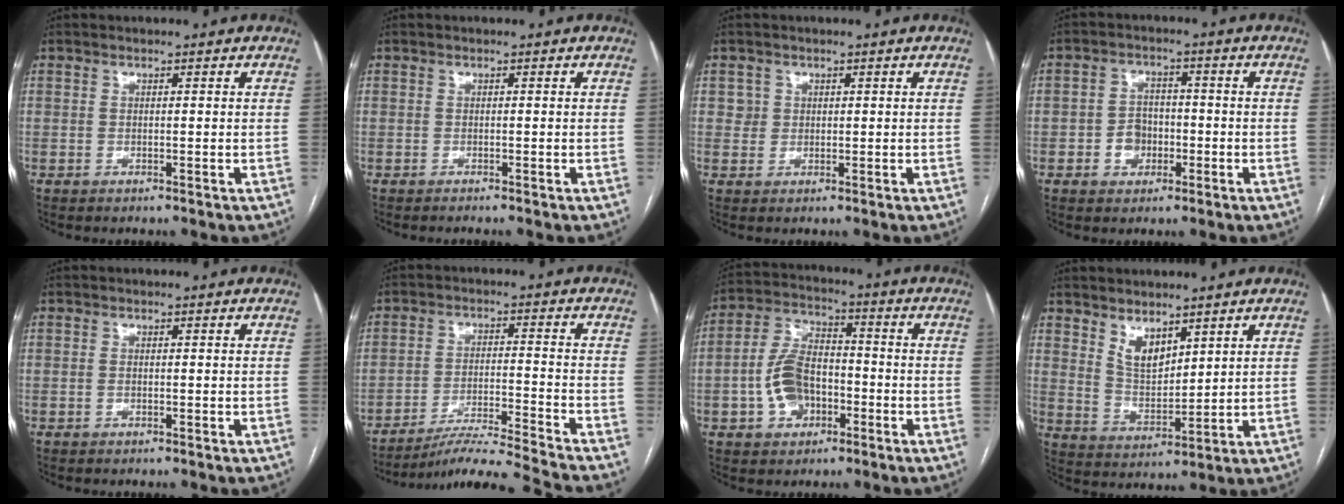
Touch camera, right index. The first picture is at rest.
{"total": 1.2, "force": [-1.0, -0.2, 0.5], "torque": [-0.005, 0.001, -0.015]}
{"total": 1.7, "force": [0.6, 1.6, -0.1], "torque": [0.013, 0.002, 0.004]}
{"total": 4.6, "force": [-1.5, 3.7, 2.3], "torque": [-0.040, 0.013, -0.021]}
{"total": 0.7, "force": [-0.2, 0.4, 0.5], "torque": [-0.013, 0.000, -0.003]}
{"total": 13.2, "force": [-12.1, -3.3, 4.0], "torque": [-0.051, -0.013, -0.201]}
{"total": 9.5, "force": [-2.8, 6.2, 6.7], "torque": [-0.145, 0.020, -0.051]}
{"total": 5.7, "force": [3.8, 2.5, 3.4], "torque": [-0.069, -0.007, 0.085]}